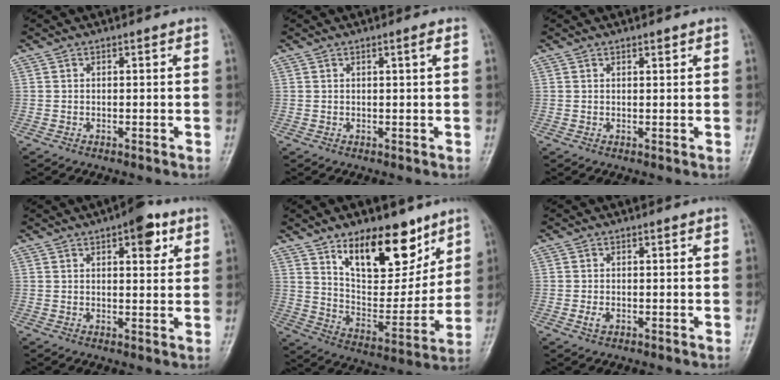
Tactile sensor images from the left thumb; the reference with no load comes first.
{"total": 1.1, "force": [0.4, -0.2, 1.0], "torque": [-0.019, -0.001, 0.008]}
{"total": 1.0, "force": [0.7, 0.3, 0.6], "torque": [-0.008, -0.004, 0.011]}
{"total": 6.8, "force": [3.3, 2.8, 5.2], "torque": [-0.047, -0.009, 0.038]}
{"total": 18.2, "force": [11.2, 8.7, 11.4], "torque": [-0.120, -0.074, 0.195]}
{"total": 1.4, "force": [-0.3, 0.9, 1.1], "torque": [-0.022, -0.003, -0.007]}